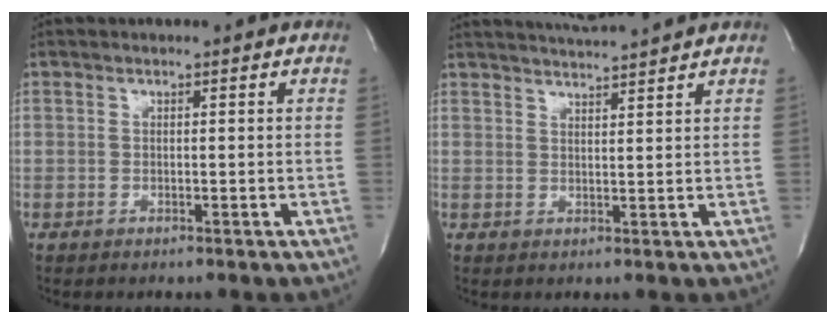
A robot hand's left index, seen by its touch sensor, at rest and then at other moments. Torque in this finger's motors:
{"motor_torque": [-0.08, -0.26, 0.18, 0.05]}